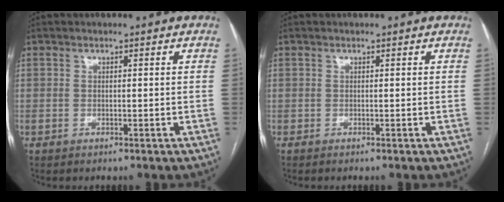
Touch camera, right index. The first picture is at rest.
{"total": 0.0}